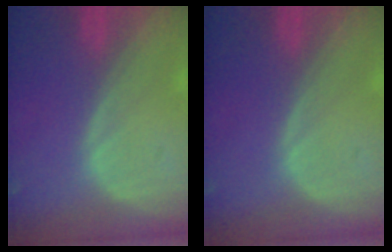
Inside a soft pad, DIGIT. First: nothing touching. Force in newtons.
{"total": 0.0}